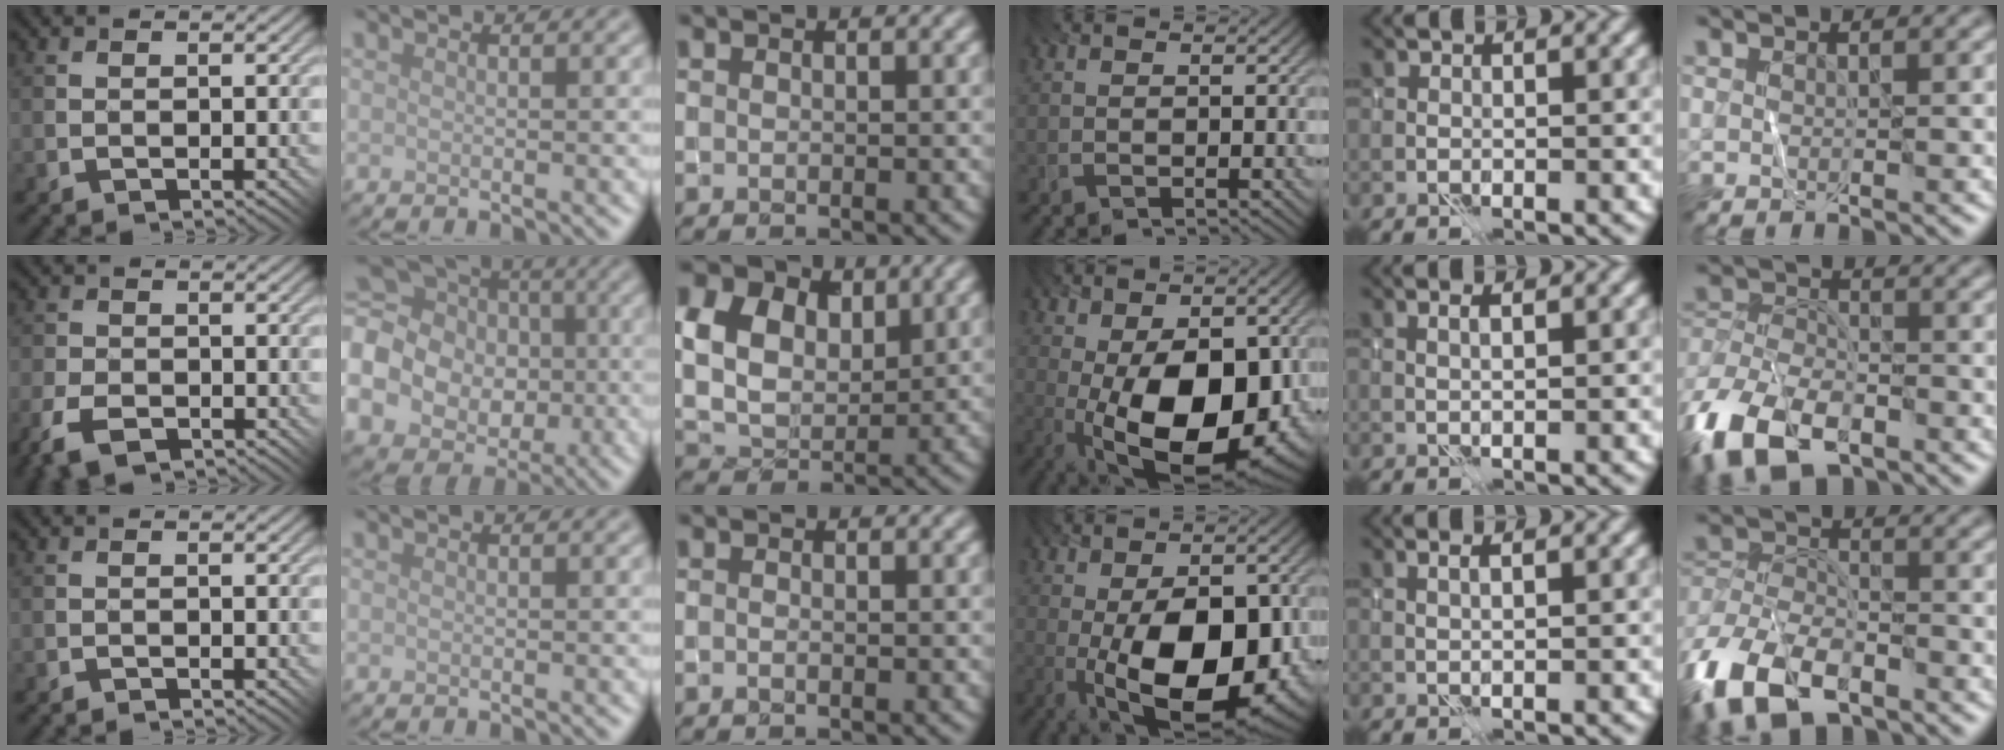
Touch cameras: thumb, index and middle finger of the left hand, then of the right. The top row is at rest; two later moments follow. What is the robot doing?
{"motion": "fold", "object": "shorts"}